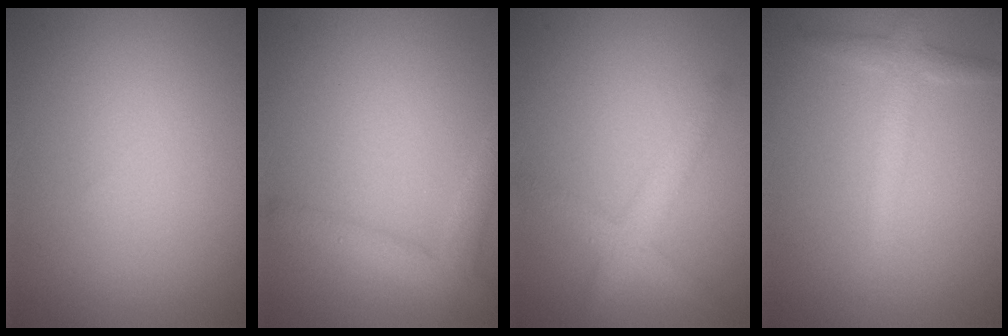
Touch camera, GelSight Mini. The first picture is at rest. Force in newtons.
{"total": 2.9, "press": 2.9, "slide": 0.2}
{"total": 2.9, "press": 2.9, "slide": 0.1}
{"total": 2.3, "press": 2.3, "slide": 0.1}